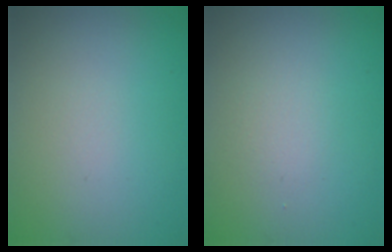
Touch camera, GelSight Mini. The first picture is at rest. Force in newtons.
{"total": 1.3, "press": 1.3, "slide": 0.0}